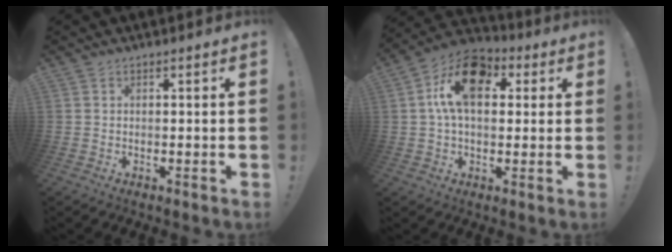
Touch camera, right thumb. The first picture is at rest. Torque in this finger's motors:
{"motor_torque": [0.02, 0.85, 0.13, 0.15, 0.44]}